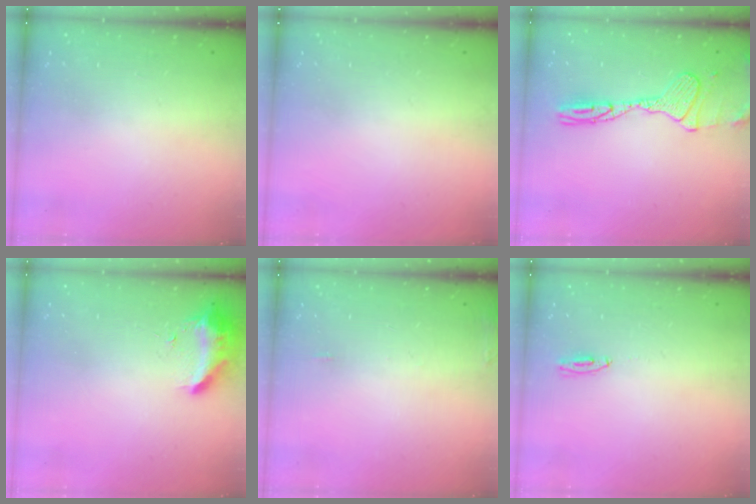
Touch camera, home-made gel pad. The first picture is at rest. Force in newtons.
{"total": 0.0}
{"total": 14.0, "press": 13.9, "slide": 1.7}
{"total": 9.7, "press": 9.6, "slide": 1.0}
{"total": 4.1, "press": 3.9, "slide": 1.1}
{"total": 3.4, "press": 2.9, "slide": 1.7}